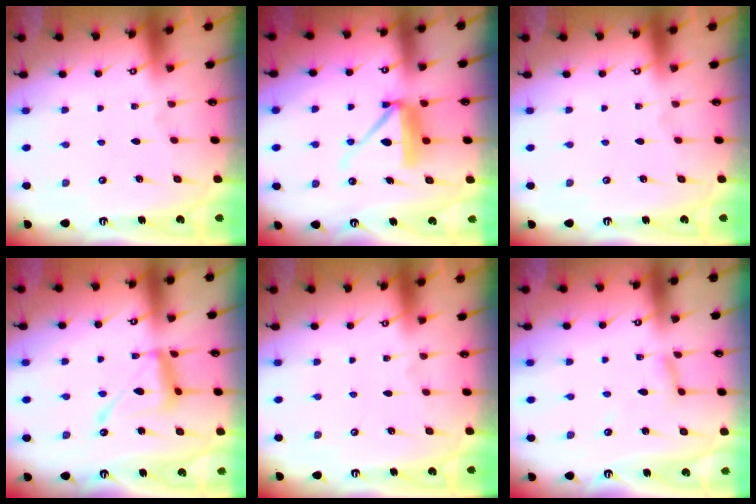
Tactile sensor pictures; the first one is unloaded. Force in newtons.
{"total": 10.8, "press": 10.7, "slide": 1.1}
{"total": 0.0}
{"total": 13.5, "press": 13.4, "slide": 1.2}
{"total": 0.0}
{"total": 3.8, "press": 3.7, "slide": 0.3}